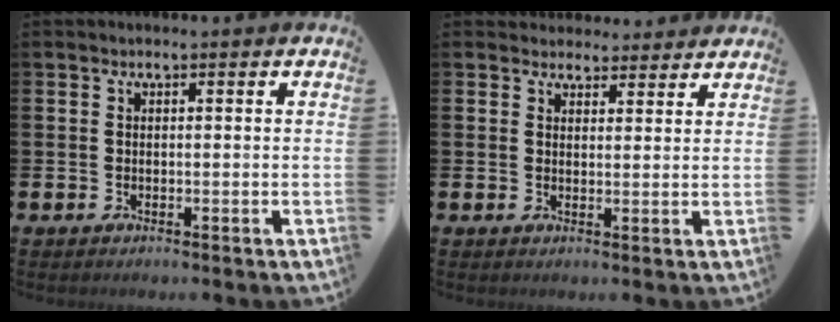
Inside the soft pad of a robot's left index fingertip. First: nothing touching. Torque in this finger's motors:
{"motor_torque": [1.06, -1.08, 0.28, 0.00]}